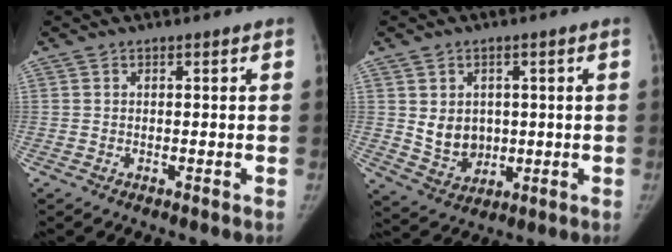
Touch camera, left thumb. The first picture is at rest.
{"total": 6.9, "force": [0.6, 5.7, 3.8], "torque": [-0.032, -0.011, 0.028]}